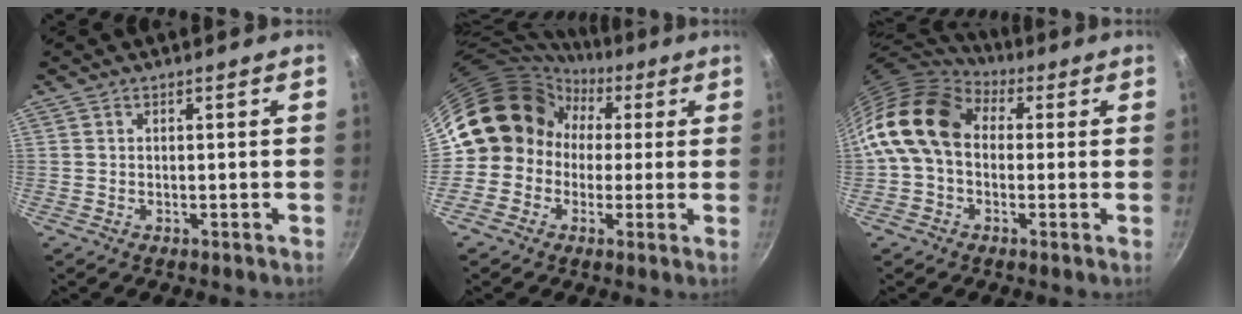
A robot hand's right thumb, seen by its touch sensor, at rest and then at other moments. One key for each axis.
{"total": 12.5, "fx": 0.6, "fy": 11.5, "fz": 4.8, "tx": -0.025, "ty": 0.037, "tz": -0.011}
{"total": 15.4, "fx": 2.2, "fy": 11.3, "fz": 10.2, "tx": -0.171, "ty": 0.024, "tz": 0.020}